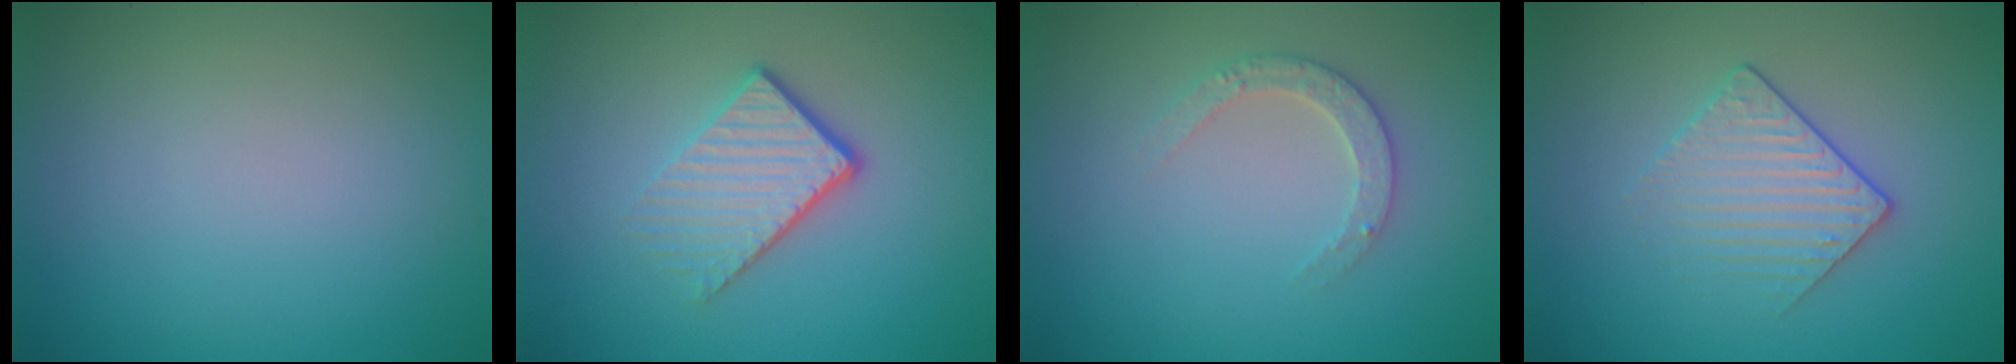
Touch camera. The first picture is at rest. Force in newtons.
{"total": 3.9, "press": 2.7, "slide": 2.9}
{"total": 2.1, "press": 2.1, "slide": 0.3}
{"total": 2.1, "press": 1.8, "slide": 1.1}